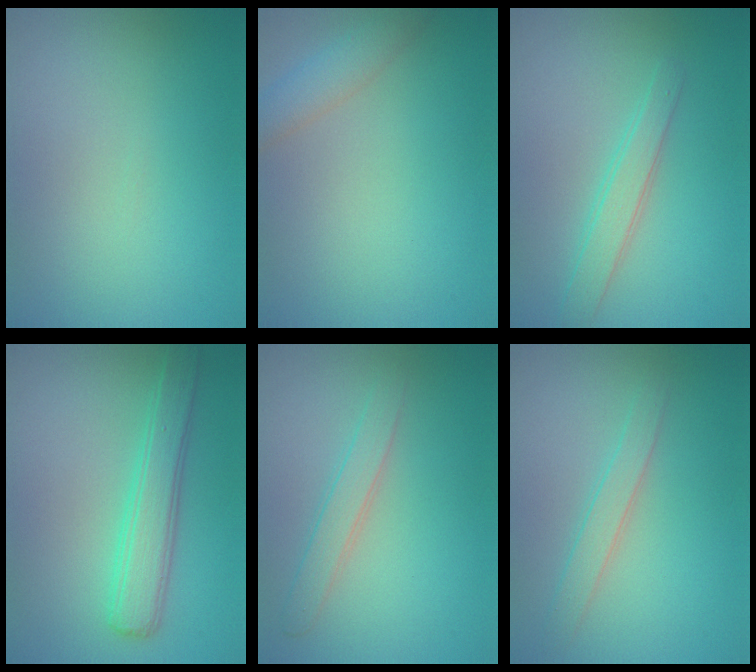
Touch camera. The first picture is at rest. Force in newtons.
{"total": 2.3, "press": 2.3, "slide": 0.1}
{"total": 2.4, "press": 2.4, "slide": 0.1}
{"total": 4.0, "press": 4.0, "slide": 0.0}
{"total": 2.1, "press": 2.1, "slide": 0.0}
{"total": 2.1, "press": 2.1, "slide": 0.1}